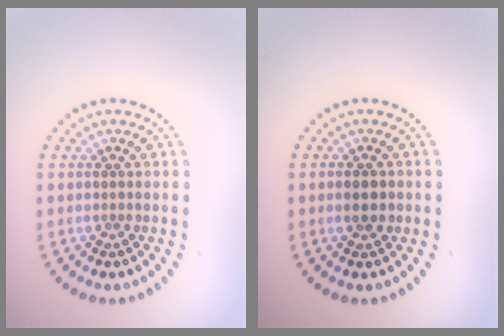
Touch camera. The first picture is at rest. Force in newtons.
{"total": 2.3, "press": 2.3, "slide": 0.2}